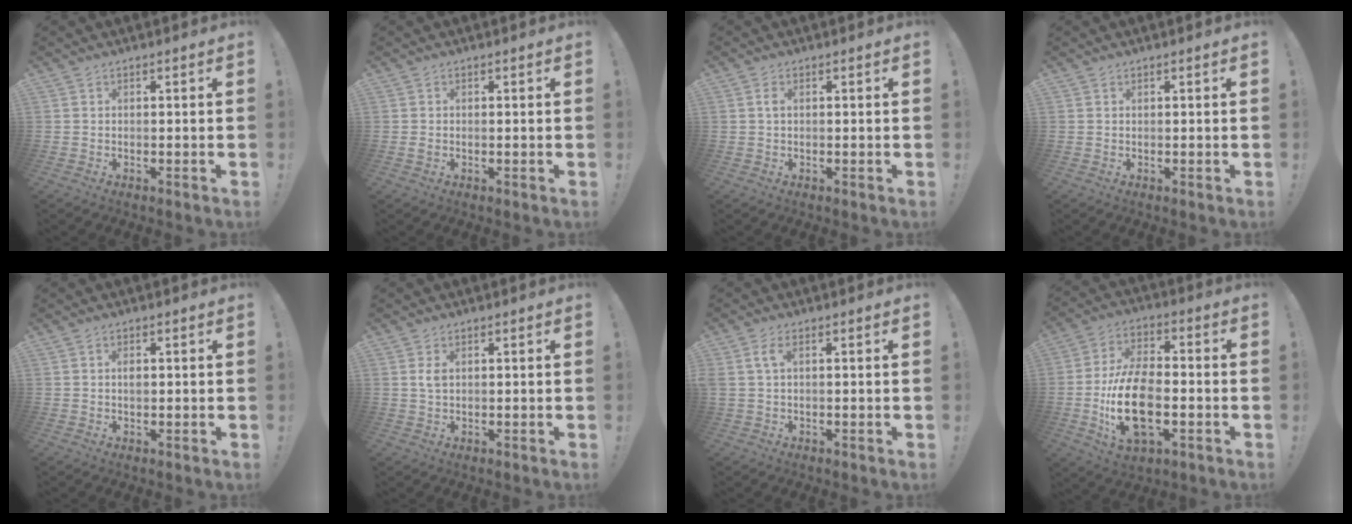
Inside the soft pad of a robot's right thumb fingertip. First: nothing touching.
{"total": 0.9, "force": [-0.1, 0.5, 0.8], "torque": [-0.012, 0.002, -0.003]}
{"total": 1.5, "force": [0.4, 0.7, 1.3], "torque": [-0.024, 0.003, 0.005]}
{"total": 0.0}
{"total": 1.5, "force": [0.1, 1.0, 1.1], "torque": [-0.014, 0.000, -0.001]}
{"total": 2.5, "force": [0.9, 1.3, 1.9], "torque": [-0.023, -0.003, 0.013]}
{"total": 3.2, "force": [0.7, 1.1, 3.0], "torque": [-0.071, 0.006, 0.012]}
{"total": 17.9, "force": [-4.2, 10.2, 14.1], "torque": [-0.262, 0.010, -0.068]}